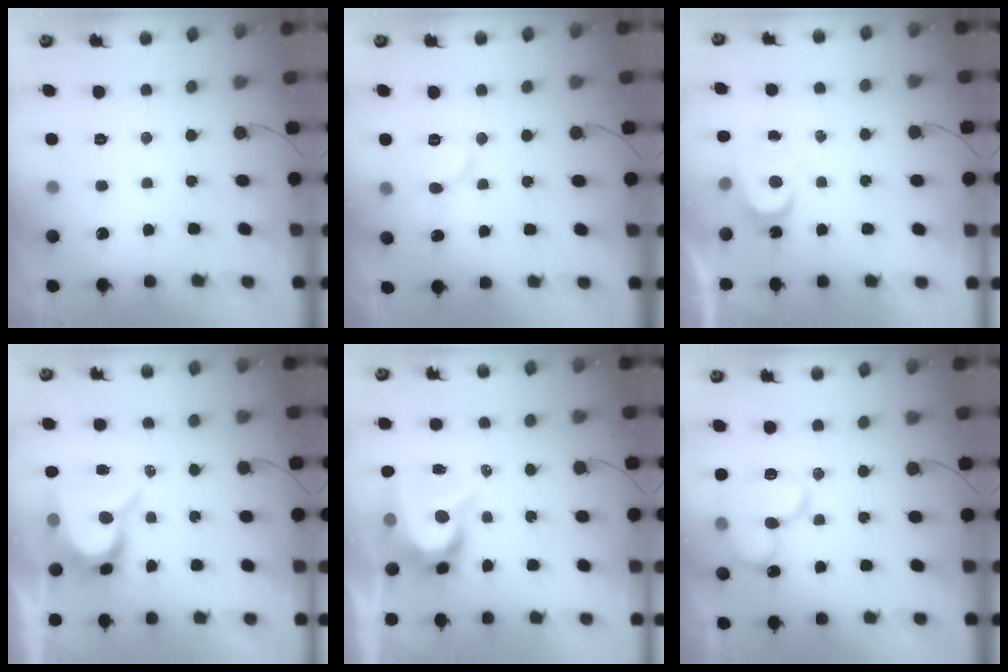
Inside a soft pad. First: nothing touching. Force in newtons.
{"total": 8.2, "press": 8.2, "slide": 1.1}
{"total": 3.7, "press": 3.6, "slide": 0.3}
{"total": 11.1, "press": 11.0, "slide": 1.0}
{"total": 7.7, "press": 7.7, "slide": 0.7}
{"total": 14.0, "press": 13.8, "slide": 2.1}